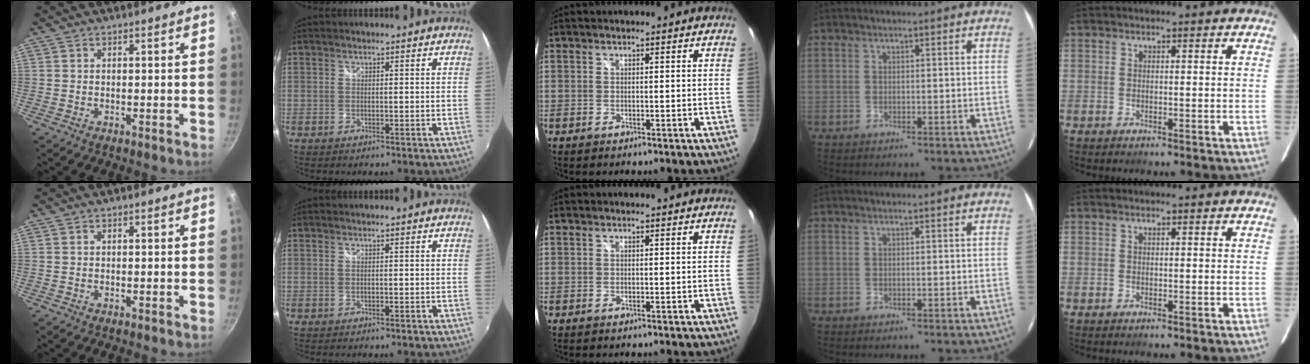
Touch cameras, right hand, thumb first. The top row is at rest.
{}